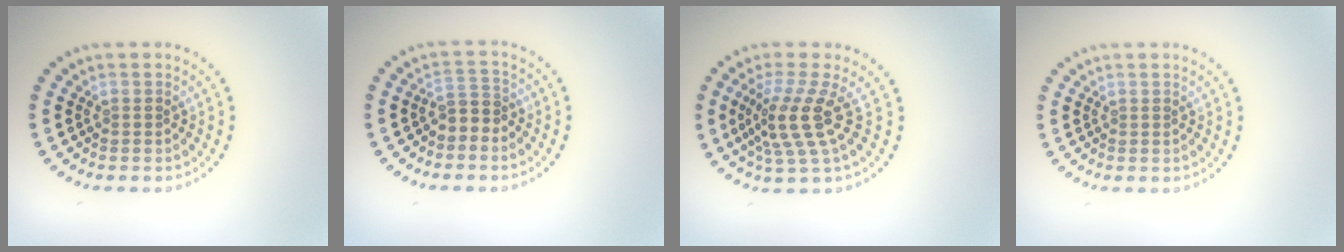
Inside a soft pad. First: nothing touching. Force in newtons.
{"total": 1.8, "press": 1.5, "slide": 1.0}
{"total": 4.1, "press": 3.0, "slide": 2.8}
{"total": 0.0}